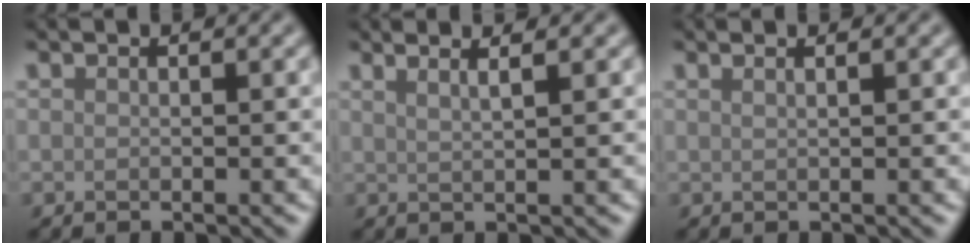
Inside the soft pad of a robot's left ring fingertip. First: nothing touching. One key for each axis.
{"total": 3.2, "fx": 1.9, "fy": 1.2, "fz": 2.2, "tx": -0.010, "ty": 0.013, "tz": -0.003}
{"total": 1.9, "fx": 1.1, "fy": 0.9, "fz": 1.3, "tx": 0.001, "ty": -0.003, "tz": -0.007}